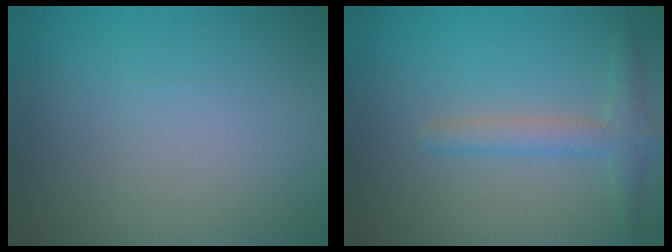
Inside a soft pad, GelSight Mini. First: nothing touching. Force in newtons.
{"total": 2.4, "press": 2.4, "slide": 0.1}